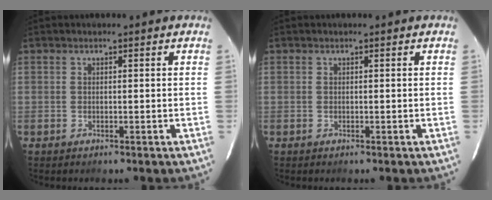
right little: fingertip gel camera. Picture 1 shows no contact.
{"total": 0.0}